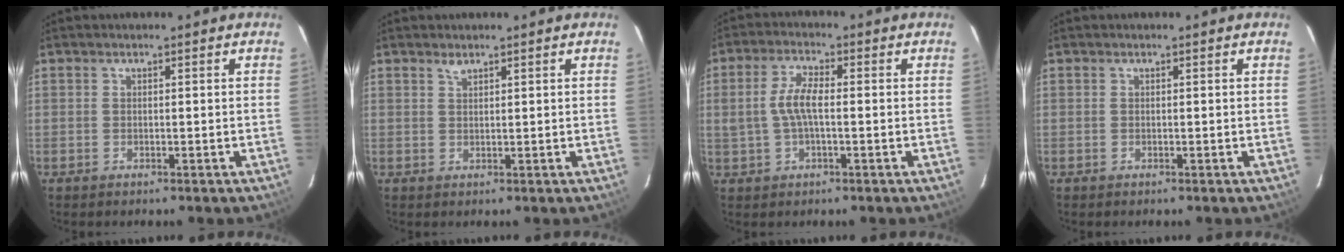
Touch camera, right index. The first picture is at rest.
{"total": 1.1, "force": [0.9, 0.4, 0.5], "torque": [-0.008, 0.001, 0.018]}
{"total": 5.9, "force": [-0.2, 2.2, 5.4], "torque": [-0.108, 0.007, 0.000]}
{"total": 0.0}